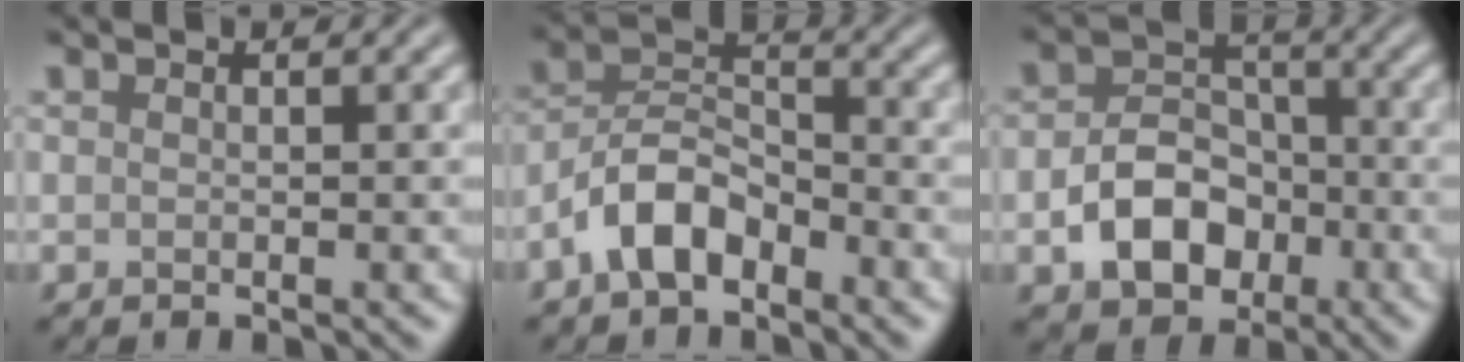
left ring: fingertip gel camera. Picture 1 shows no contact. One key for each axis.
{"total": 5.0, "fx": -3.0, "fy": 2.6, "fz": 3.0, "tx": -0.054, "ty": 0.013, "tz": -0.066}
{"total": 5.8, "fx": -2.0, "fy": 4.2, "fz": 3.5, "tx": -0.055, "ty": -0.003, "tz": -0.036}